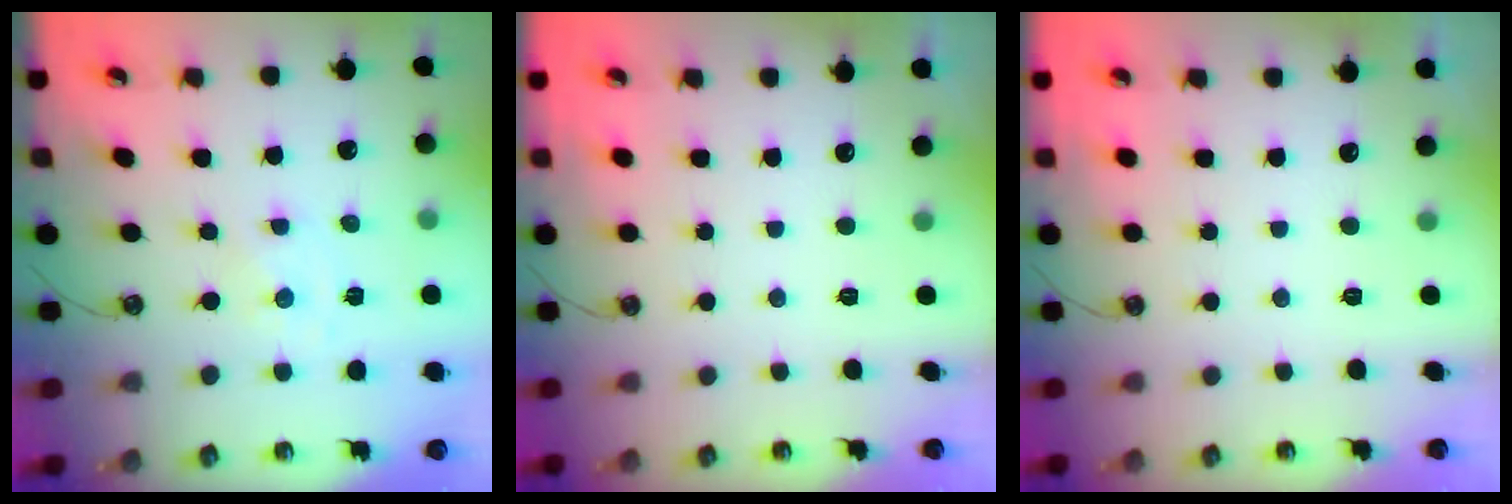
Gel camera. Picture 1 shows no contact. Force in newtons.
{"total": 0.0}
{"total": 0.0}